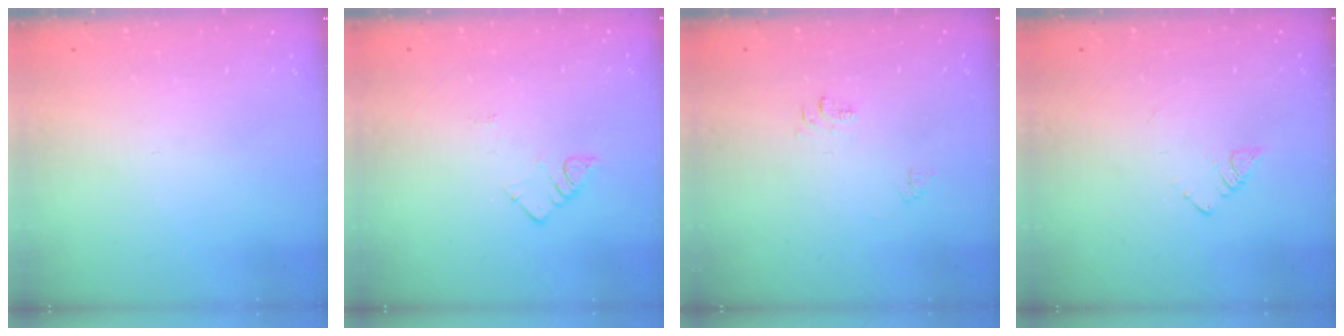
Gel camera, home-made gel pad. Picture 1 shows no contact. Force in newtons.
{"total": 3.5, "press": 3.5, "slide": 0.4}
{"total": 3.9, "press": 3.9, "slide": 0.5}
{"total": 2.7, "press": 2.7, "slide": 0.4}